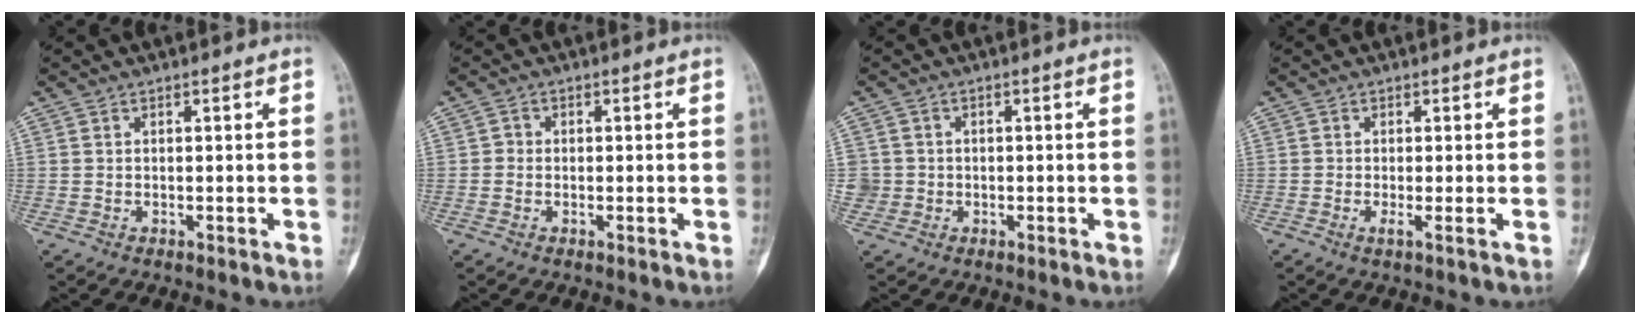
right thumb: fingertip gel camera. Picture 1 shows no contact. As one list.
[{"total": 1.2, "force": [-0.2, 1.1, 0.4], "torque": [0.001, 0.004, -0.009]}, {"total": 2.6, "force": [-0.3, 2.6, -0.2], "torque": [0.022, 0.010, -0.009]}, {"total": 5.1, "force": [-1.4, -0.5, 4.9], "torque": [-0.107, -0.019, -0.032]}]